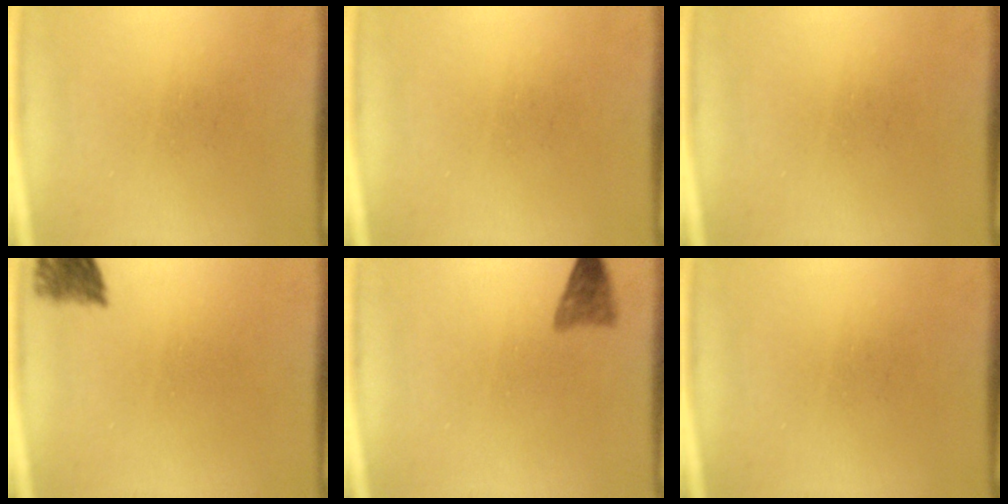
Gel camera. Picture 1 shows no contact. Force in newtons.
{"total": 0.0}
{"total": 0.0}
{"total": 4.0}
{"total": 2.4}
{"total": 0.0}